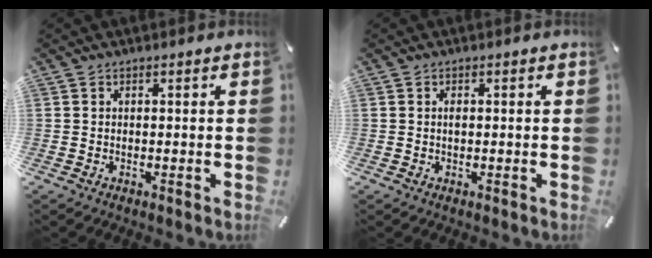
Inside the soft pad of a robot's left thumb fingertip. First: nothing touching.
{"total": 0.9, "force": [0.0, 0.4, 0.8], "torque": [-0.017, 0.001, 0.000]}